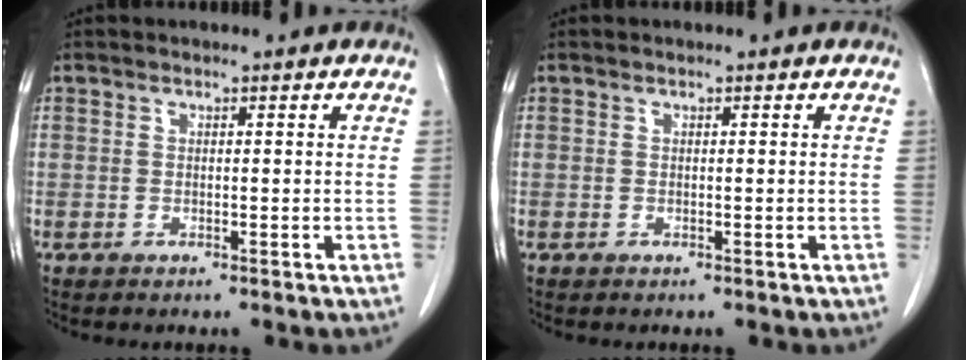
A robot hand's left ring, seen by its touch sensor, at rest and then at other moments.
{"total": 0.0}